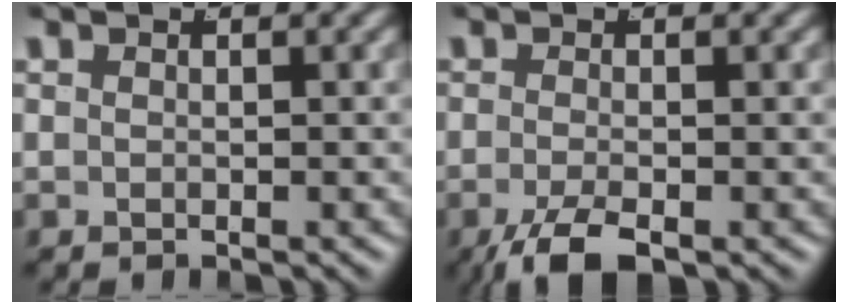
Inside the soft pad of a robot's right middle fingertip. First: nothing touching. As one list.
[{"total": 4.0, "force": [-2.9, 1.4, 2.3], "torque": [-0.057, -0.023, -0.038]}]